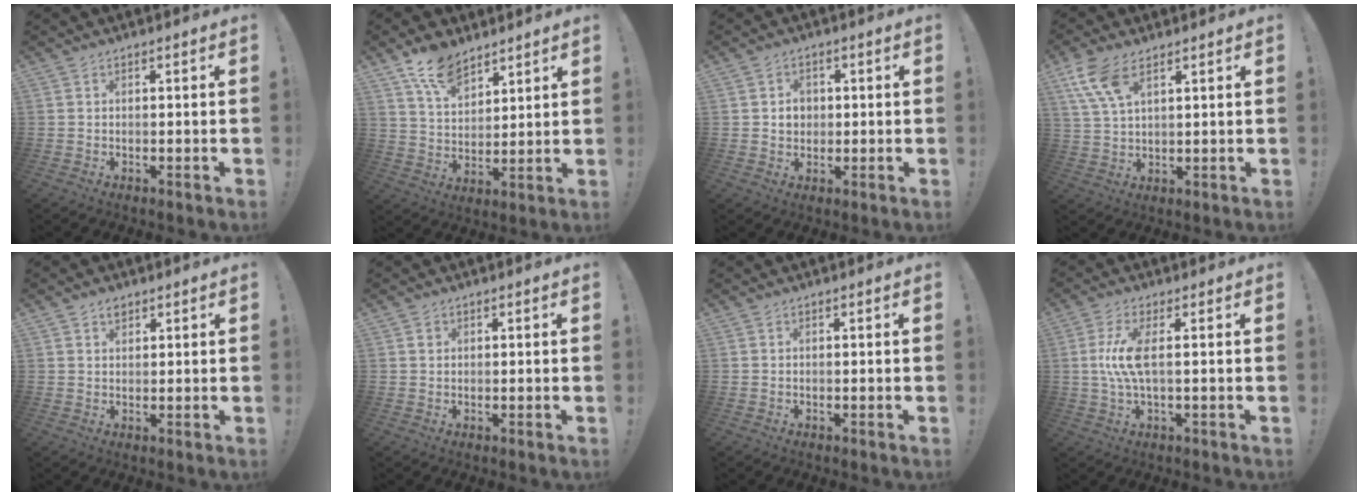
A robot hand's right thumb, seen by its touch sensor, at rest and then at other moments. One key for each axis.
{"total": 10.9, "fx": 8.1, "fy": 5.2, "fz": 5.1, "tx": -0.087, "ty": -0.045, "tz": 0.152}
{"total": 4.2, "fx": 0.3, "fy": 3.7, "fz": 1.9, "tx": -0.020, "ty": -0.003, "tz": 0.001}
{"total": 9.0, "fx": 5.2, "fy": 3.9, "fz": 6.2, "tx": -0.128, "ty": -0.016, "tz": 0.101}
{"total": 2.3, "fx": 1.6, "fy": 1.4, "fz": 0.6, "tx": 0.007, "ty": -0.010, "tz": 0.026}
{"total": 1.0, "fx": 0.4, "fy": 0.9, "fz": 0.2, "tx": 0.010, "ty": -0.004, "tz": 0.005}
{"total": 0.0}
{"total": 8.6, "fx": 0.5, "fy": 2.2, "fz": 8.4, "tx": -0.161, "ty": -0.008, "tz": 0.005}